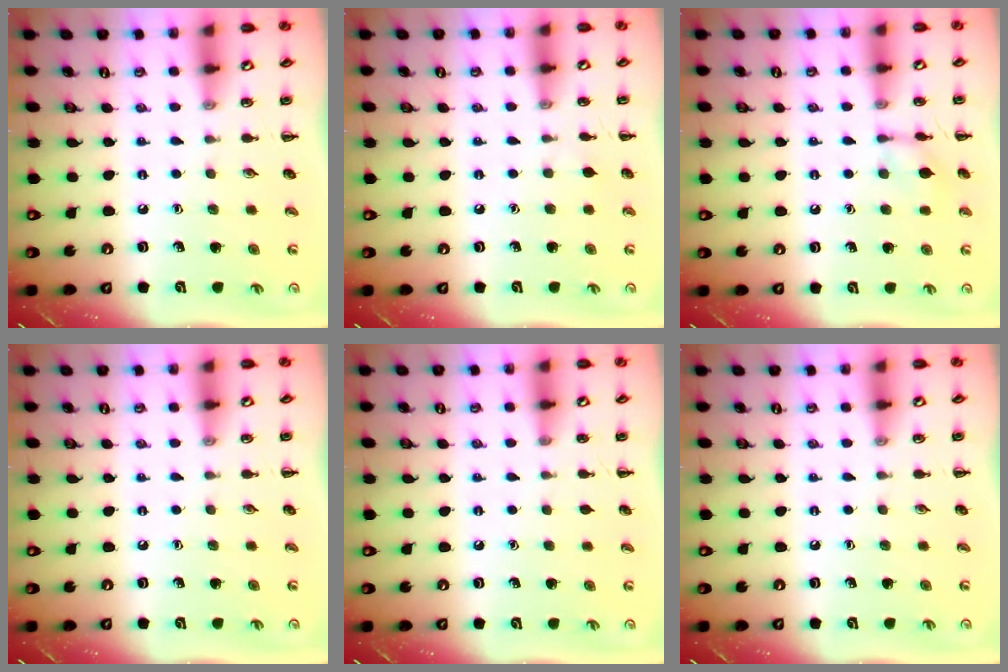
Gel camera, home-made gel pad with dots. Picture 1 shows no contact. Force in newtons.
{"total": 3.7, "press": 3.5, "slide": 1.3}
{"total": 7.7, "press": 7.6, "slide": 1.3}
{"total": 0.0}
{"total": 0.0}
{"total": 0.0}